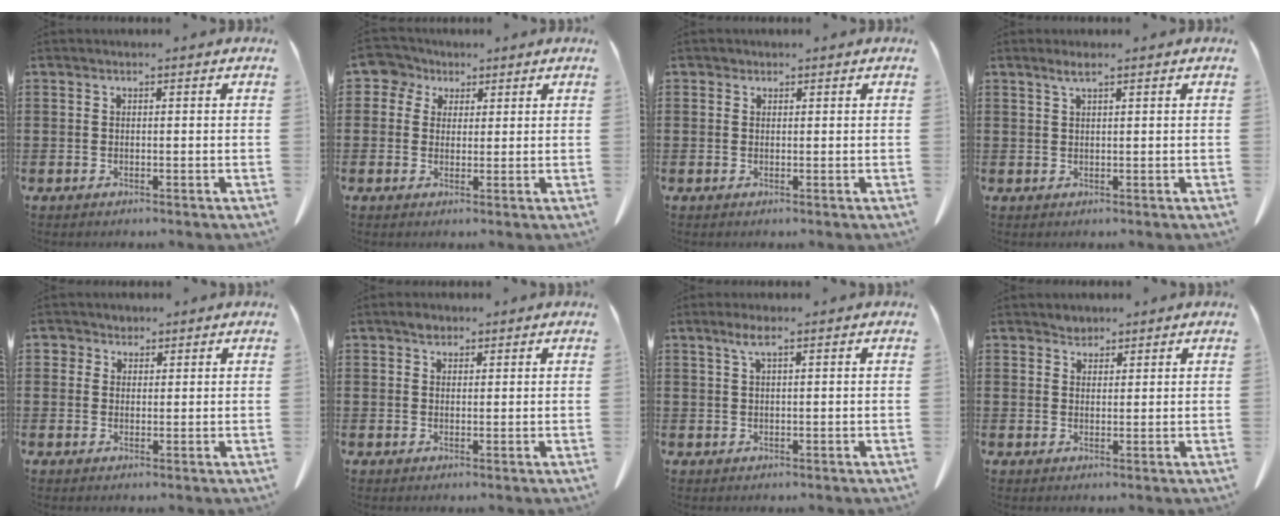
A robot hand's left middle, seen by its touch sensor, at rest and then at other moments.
{"total": 4.3, "force": [2.2, 3.6, 1.0], "torque": [-0.036, 0.006, 0.035]}
{"total": 0.6, "force": [0.4, 0.4, 0.0], "torque": [-0.002, 0.002, 0.008]}
{"total": 1.6, "force": [1.1, 0.1, 1.2], "torque": [-0.025, 0.000, 0.020]}
{"total": 2.4, "force": [1.7, 1.7, 0.3], "torque": [-0.008, 0.006, 0.031]}
{"total": 1.6, "force": [1.2, 0.9, 0.5], "torque": [-0.004, -0.001, 0.022]}
{"total": 2.2, "force": [1.0, 0.3, 2.0], "torque": [-0.042, 0.003, 0.017]}
{"total": 1.7, "force": [1.6, 0.7, -0.1], "torque": [-0.003, 0.003, 0.031]}